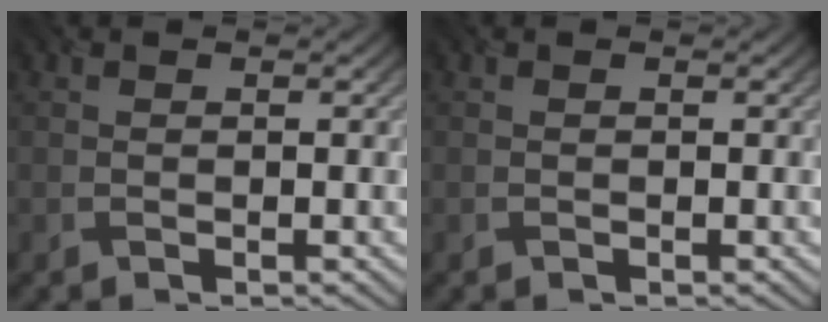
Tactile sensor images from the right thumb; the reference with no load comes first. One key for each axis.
{"total": 0.0}